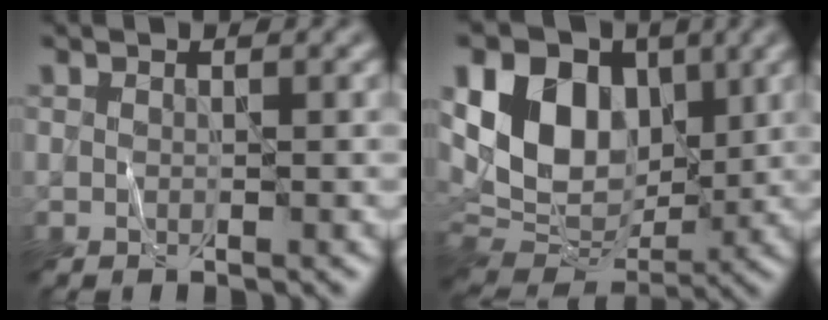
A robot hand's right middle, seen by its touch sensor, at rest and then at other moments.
{"total": 10.8, "force": [3.3, 7.7, 6.9], "torque": [-0.125, 0.005, 0.048]}